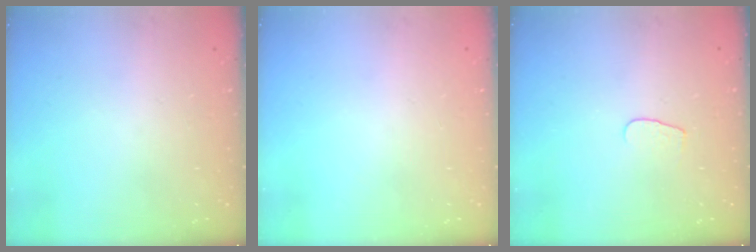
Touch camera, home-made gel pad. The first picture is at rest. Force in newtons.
{"total": 0.0}
{"total": 4.2, "press": 4.2, "slide": 0.4}